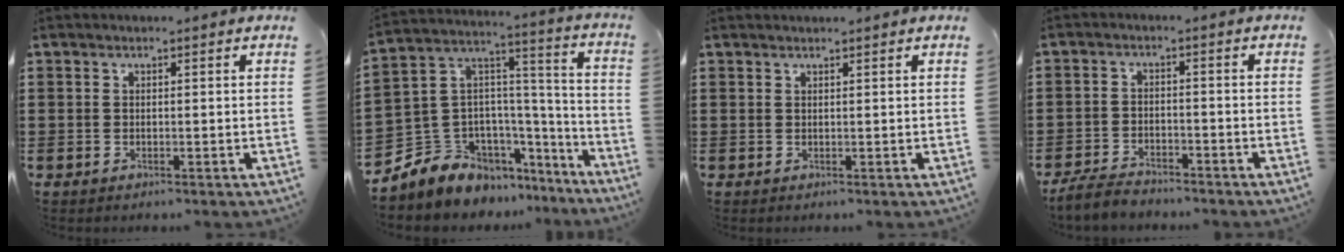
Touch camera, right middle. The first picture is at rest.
{"total": 8.0, "force": [-5.7, 5.7, -0.4], "torque": [-0.042, -0.024, -0.113]}
{"total": 0.6, "force": [0.6, 0.0, 0.0], "torque": [-0.001, -0.002, 0.011]}
{"total": 3.9, "force": [-3.7, 1.0, 0.8], "torque": [-0.031, 0.000, -0.081]}